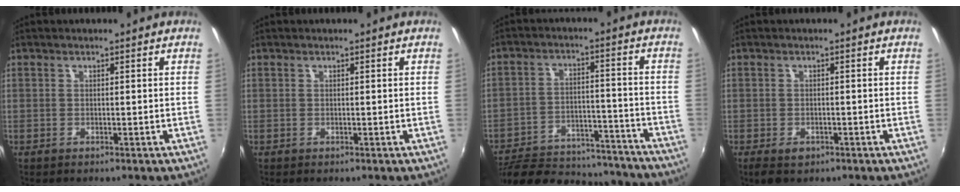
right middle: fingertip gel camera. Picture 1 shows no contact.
{"total": 0.0}
{"total": 25.8, "force": [-22.4, 8.5, 9.6], "torque": [-0.192, 0.010, -0.296]}
{"total": 3.1, "force": [-1.9, 1.8, 1.7], "torque": [-0.038, -0.010, -0.031]}